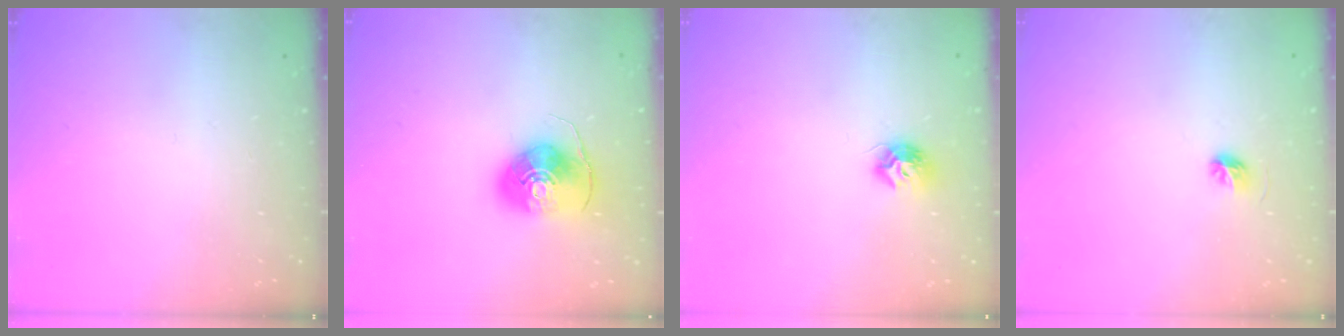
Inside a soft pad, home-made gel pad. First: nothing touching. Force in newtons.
{"total": 9.8, "press": 9.7, "slide": 1.2}
{"total": 8.0, "press": 8.0, "slide": 0.5}
{"total": 4.5, "press": 4.3, "slide": 1.4}